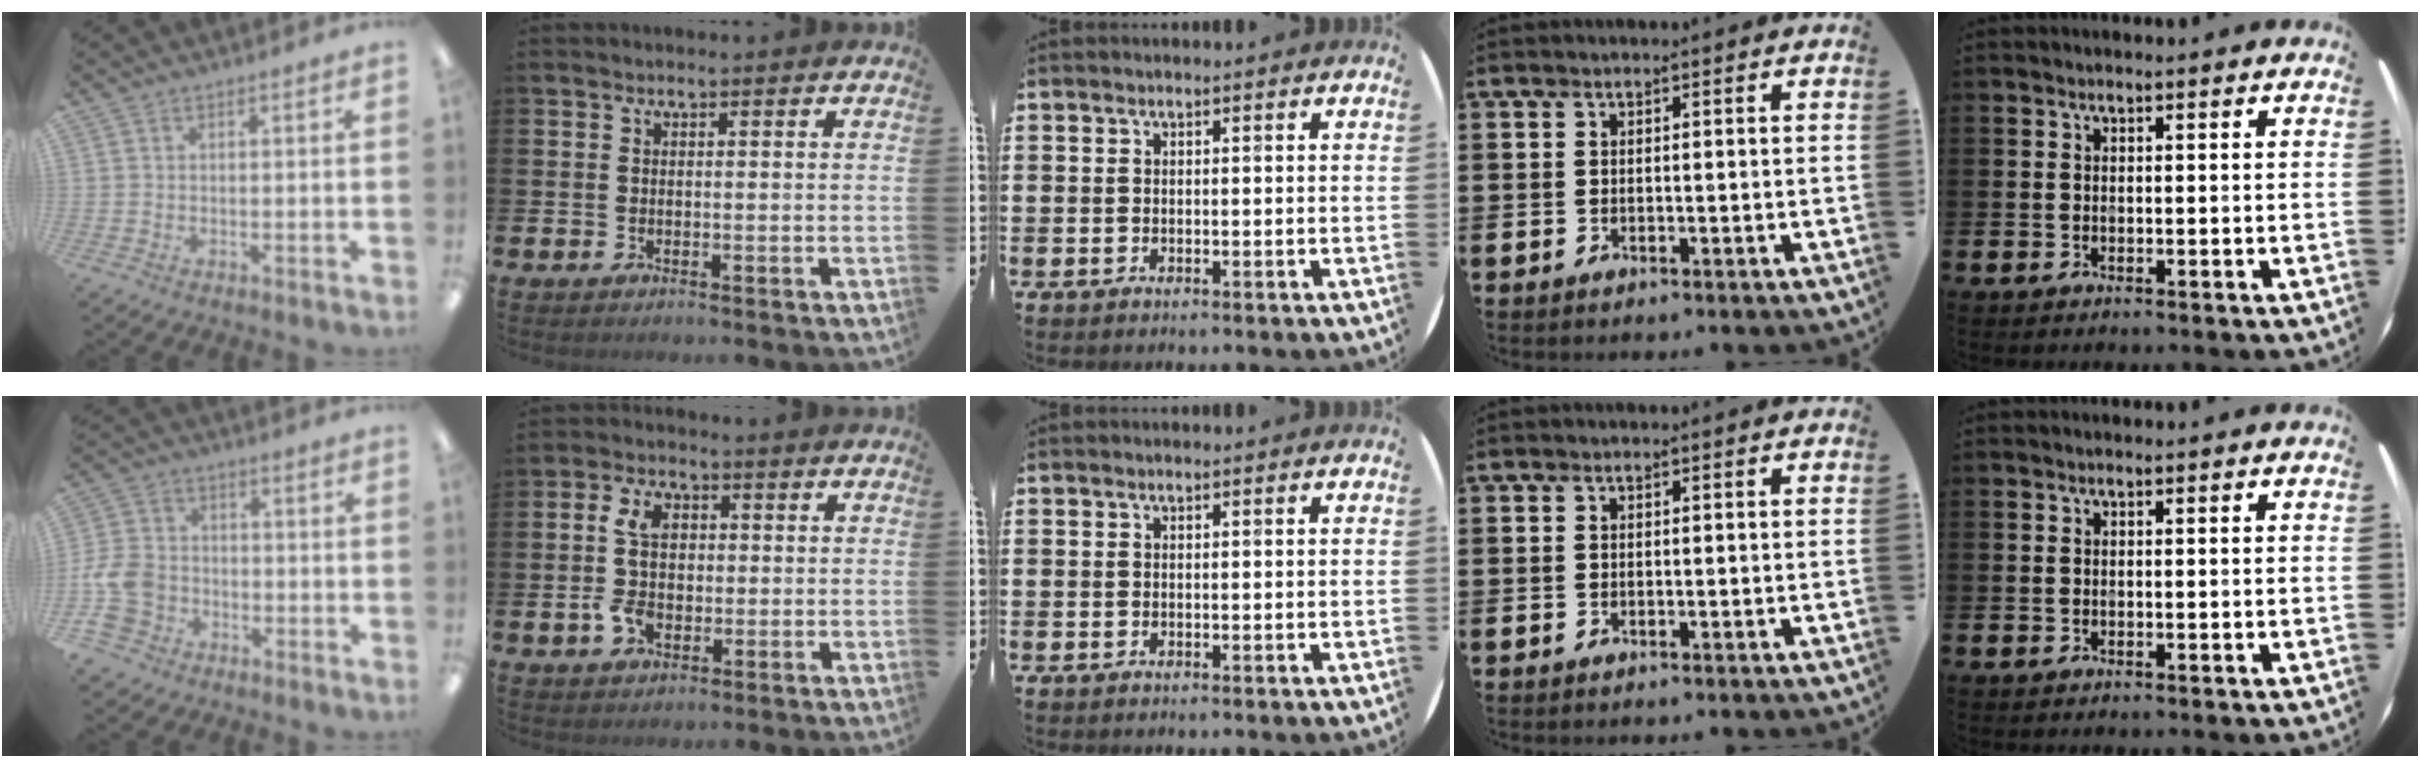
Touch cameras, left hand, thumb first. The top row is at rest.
{"thumb": {"total": 10.1, "force": [-4.2, 8.1, 4.4], "torque": [-0.115, 0.035, -0.076]}, "index": {"total": 7.2, "force": [0.3, 4.7, 5.5], "torque": [-0.117, 0.012, 0.001]}}